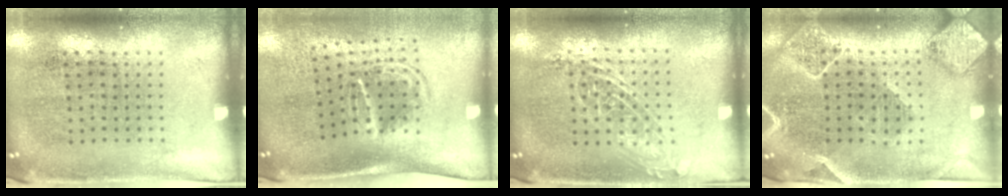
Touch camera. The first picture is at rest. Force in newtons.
{"total": 1.8, "press": 1.2, "slide": 1.3}
{"total": 1.5, "press": 1.3, "slide": 0.6}
{"total": 2.3, "press": 2.1, "slide": 1.0}